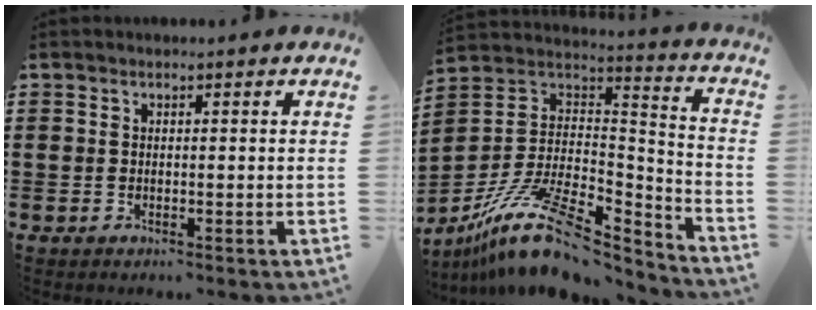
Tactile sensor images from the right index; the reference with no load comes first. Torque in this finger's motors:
{"motor_torque": [0.03, 0.06, 0.30, 0.15]}